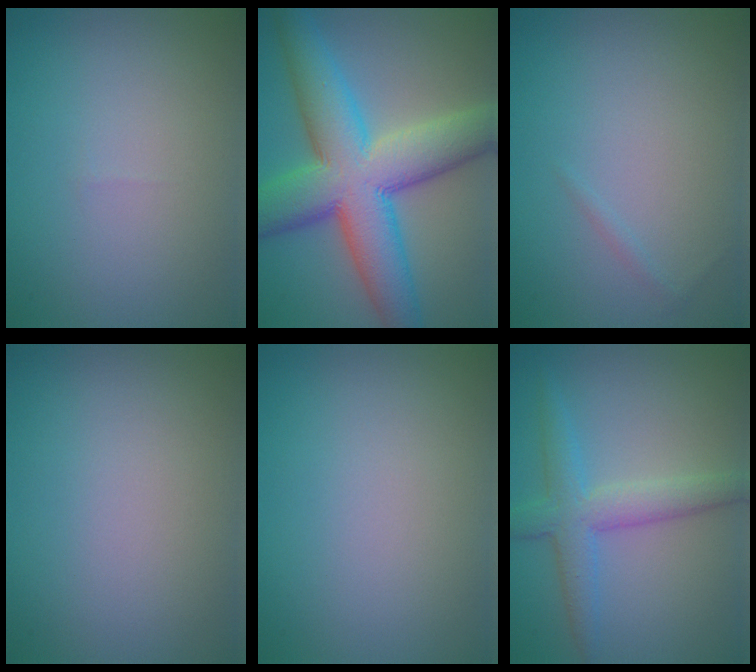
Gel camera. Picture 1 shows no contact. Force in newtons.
{"total": 12.0, "press": 12.0, "slide": 0.4}
{"total": 0.5, "press": 0.5, "slide": 0.0}
{"total": 0.0}
{"total": 0.0}
{"total": 4.0, "press": 4.0, "slide": 0.1}